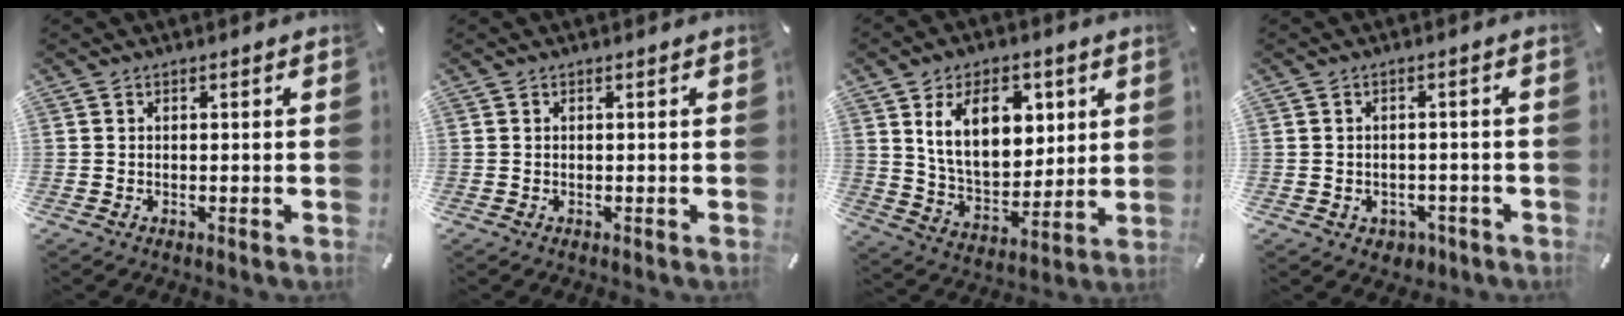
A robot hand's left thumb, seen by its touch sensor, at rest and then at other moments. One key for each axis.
{"total": 0.0}
{"total": 15.0, "fx": 6.0, "fy": 9.8, "fz": 9.6, "tx": -0.153, "ty": -0.008, "tz": 0.110}
{"total": 2.9, "fx": -1.0, "fy": 2.6, "fz": 1.0, "tx": -0.010, "ty": 0.002, "tz": -0.020}